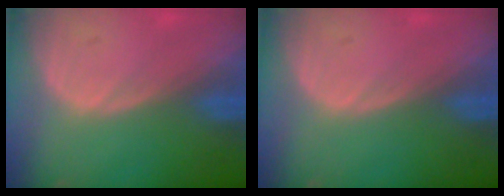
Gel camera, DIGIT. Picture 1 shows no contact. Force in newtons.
{"total": 0.0}